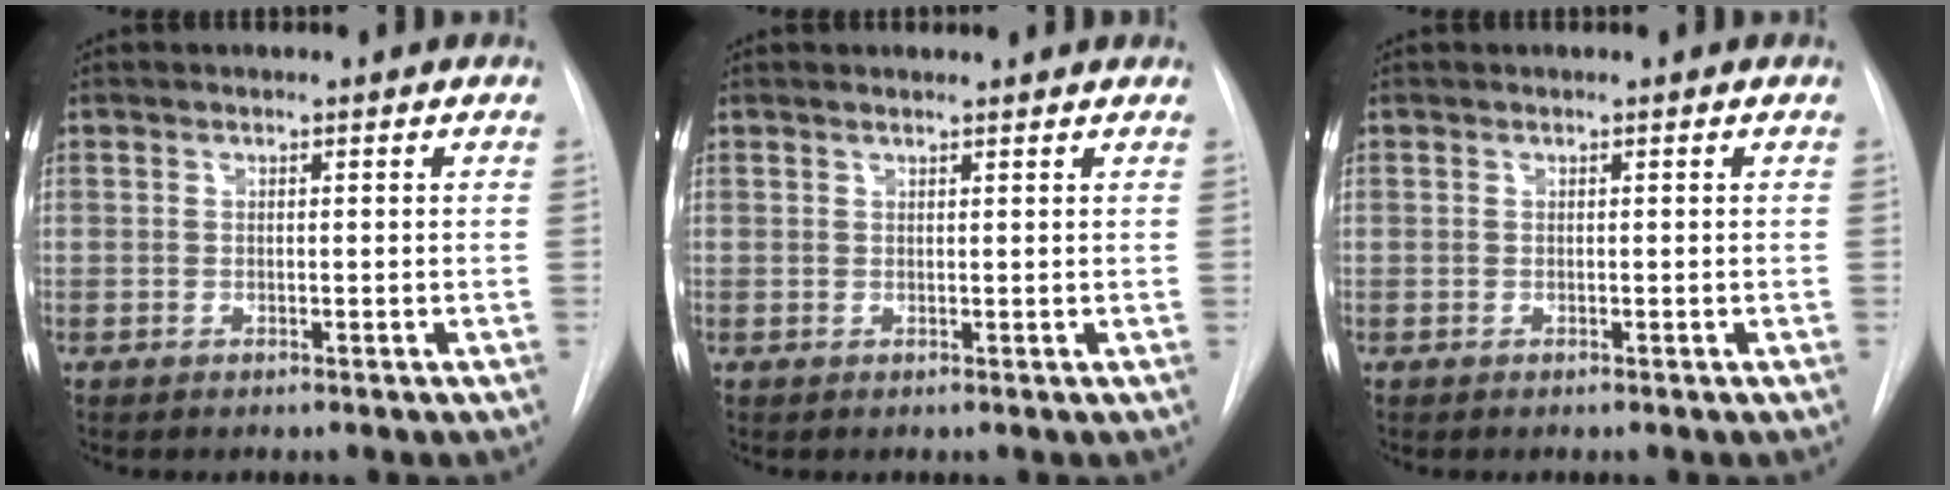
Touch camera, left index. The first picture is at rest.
{"total": 1.9, "force": [1.9, 0.1, 0.5], "torque": [-0.012, 0.014, 0.025]}
{"total": 0.0}